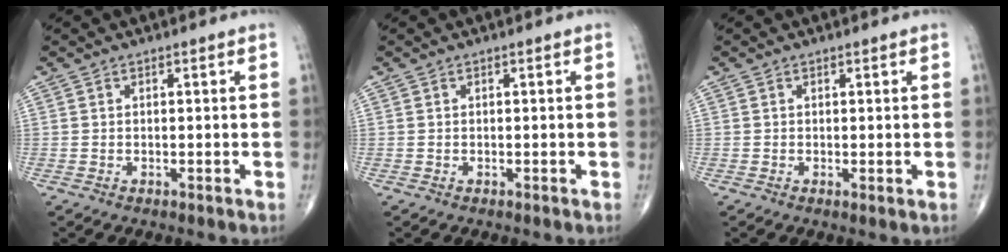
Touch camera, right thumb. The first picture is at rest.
{"total": 0.0}
{"total": 0.6, "force": [0.0, 0.1, 0.6], "torque": [-0.013, -0.004, -0.002]}